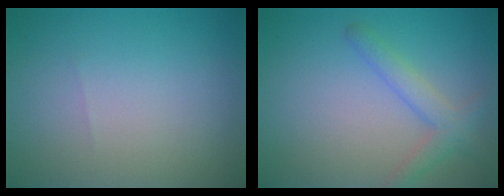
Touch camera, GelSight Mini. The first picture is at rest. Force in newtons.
{"total": 2.7, "press": 2.7, "slide": 0.2}